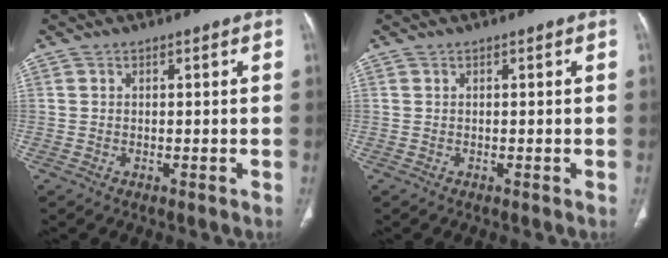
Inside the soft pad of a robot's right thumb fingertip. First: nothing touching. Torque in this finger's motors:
{"motor_torque": [0.06, 0.07, -0.01, -0.01, 0.00]}